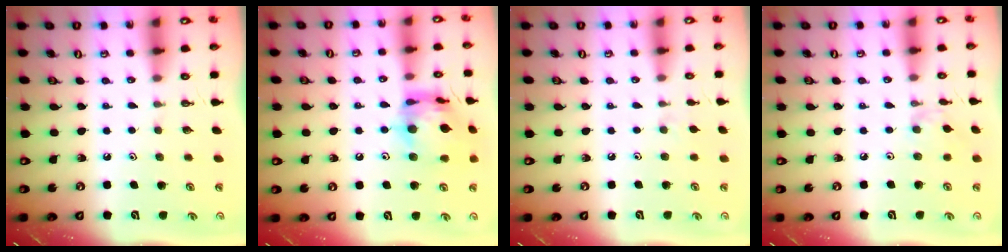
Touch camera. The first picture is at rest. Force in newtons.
{"total": 15.7, "press": 15.6, "slide": 1.6}
{"total": 2.2, "press": 2.1, "slide": 0.4}
{"total": 2.4, "press": 2.3, "slide": 0.5}